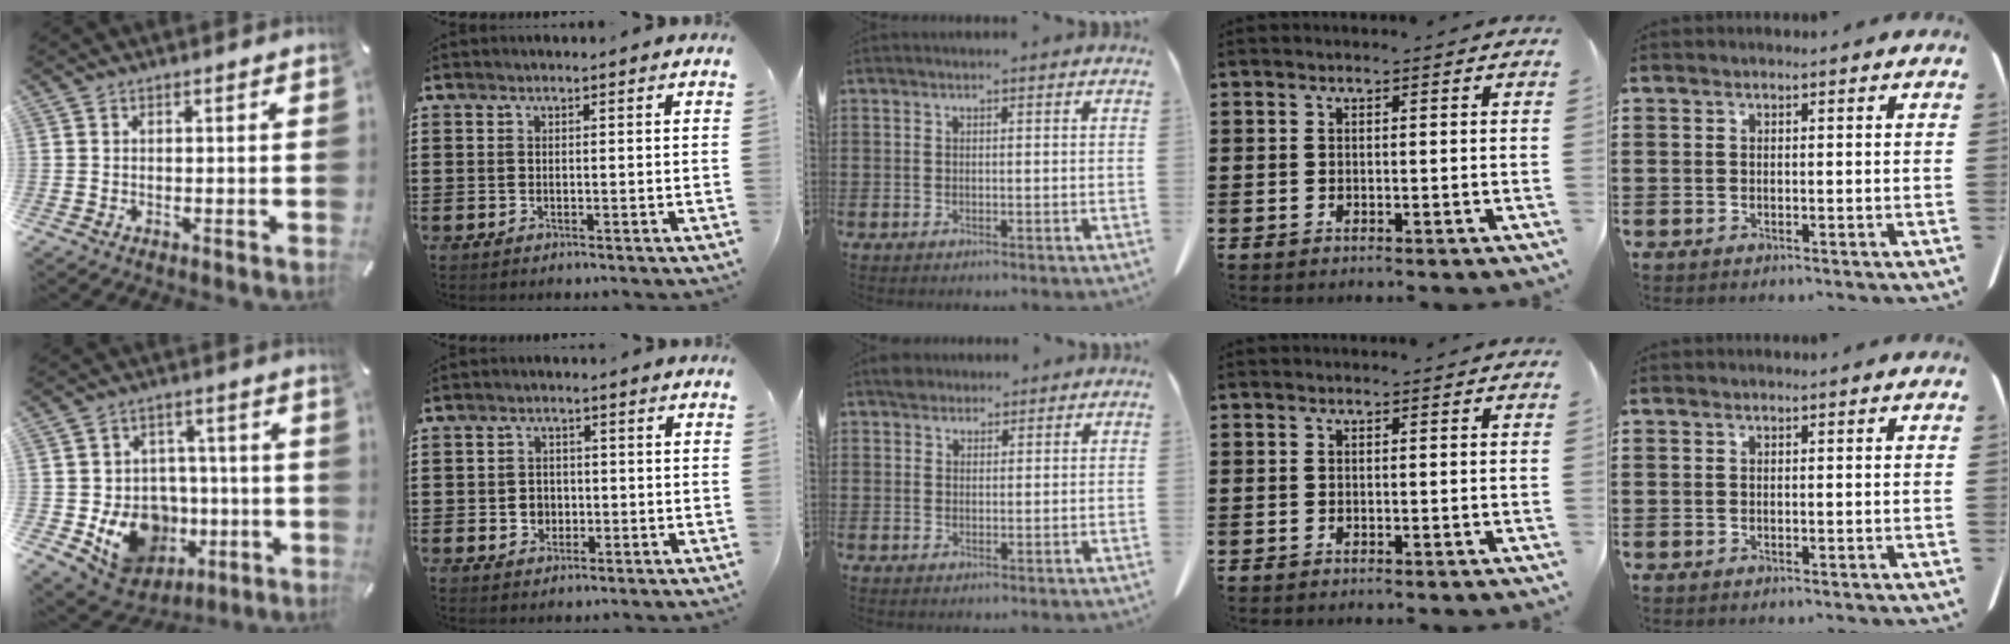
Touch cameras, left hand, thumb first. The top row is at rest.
{"thumb": {"total": 14.8, "force": [-3.8, 12.8, 6.4], "torque": [-0.090, 0.016, -0.046]}, "index": {"total": 2.7, "force": [-0.5, 2.4, 1.0], "torque": [-0.028, 0.004, -0.013]}, "middle": {"total": 2.5, "force": [2.2, 1.2, 0.5], "torque": [-0.007, 0.000, 0.041]}}